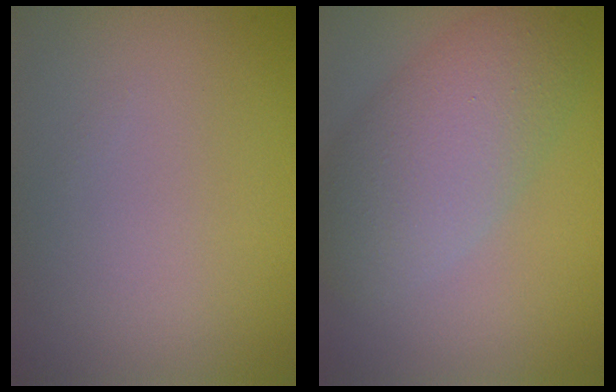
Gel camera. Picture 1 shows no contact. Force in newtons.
{"total": 6.6, "press": 6.6, "slide": 0.2}